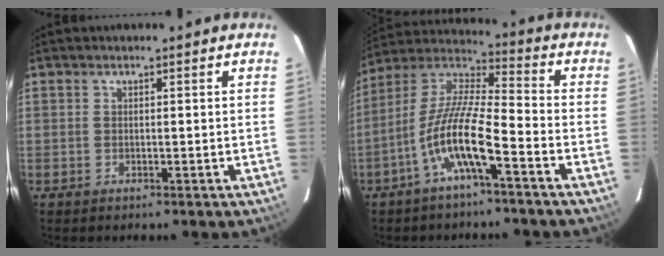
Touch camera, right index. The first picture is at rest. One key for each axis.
{"total": 12.1, "fx": -5.7, "fy": 2.0, "fz": 10.5, "tx": -0.212, "ty": 0.004, "tz": -0.112}